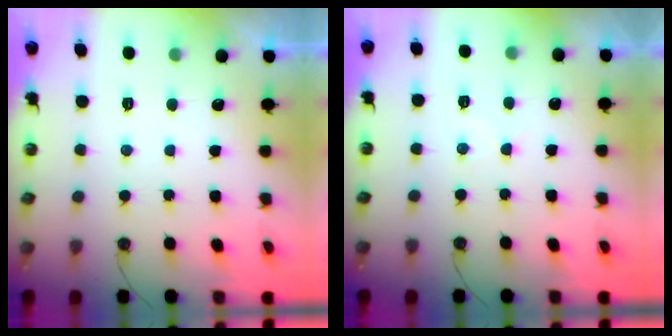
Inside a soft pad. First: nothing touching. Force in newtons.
{"total": 3.2, "press": 3.2, "slide": 0.5}